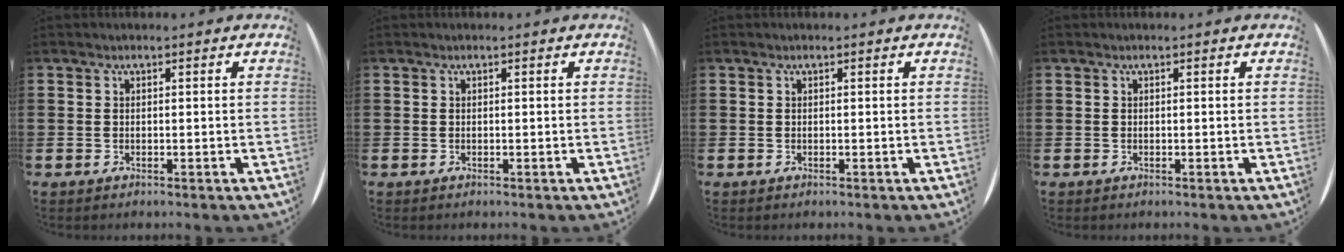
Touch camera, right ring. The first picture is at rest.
{"total": 0.0}
{"total": 0.0}
{"total": 0.0}